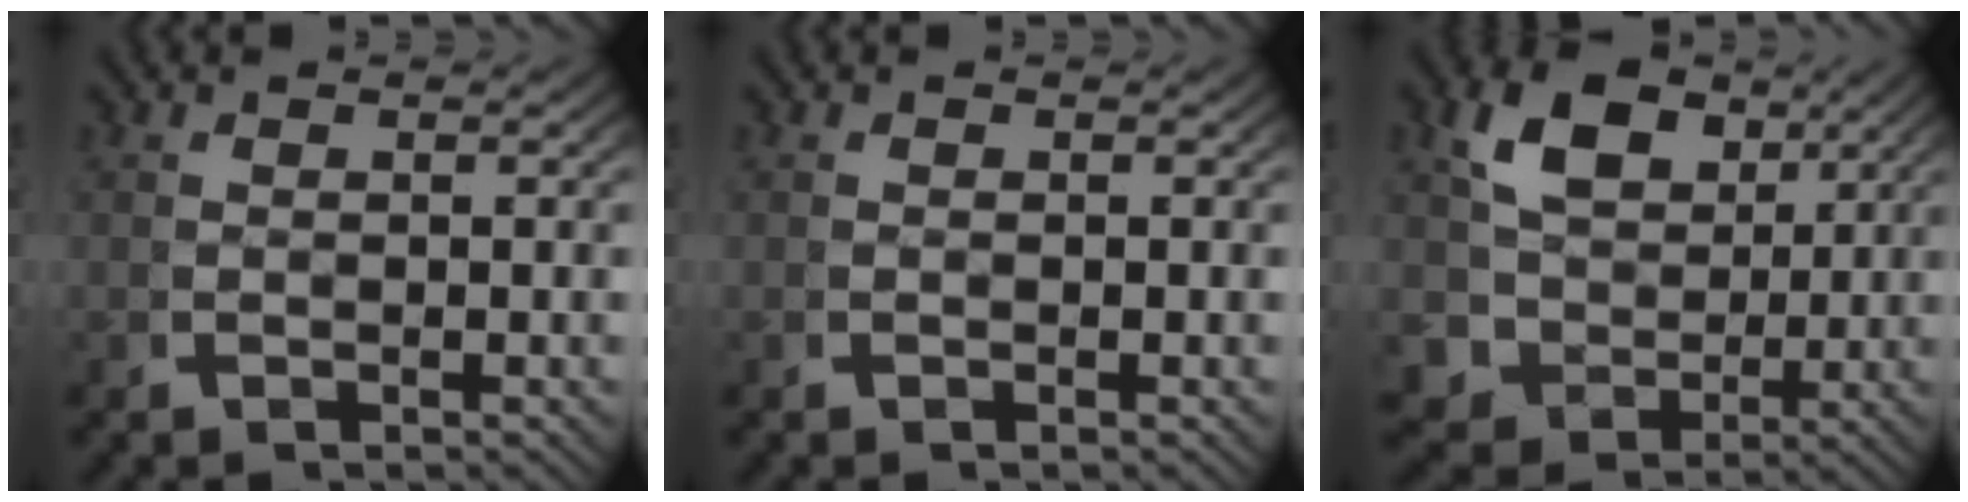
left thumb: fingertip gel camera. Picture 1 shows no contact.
{"total": 0.9, "force": [0.2, -0.8, -0.2], "torque": [0.007, 0.001, 0.006]}
{"total": 8.0, "force": [1.1, 6.9, 3.8], "torque": [-0.097, -0.040, 0.028]}